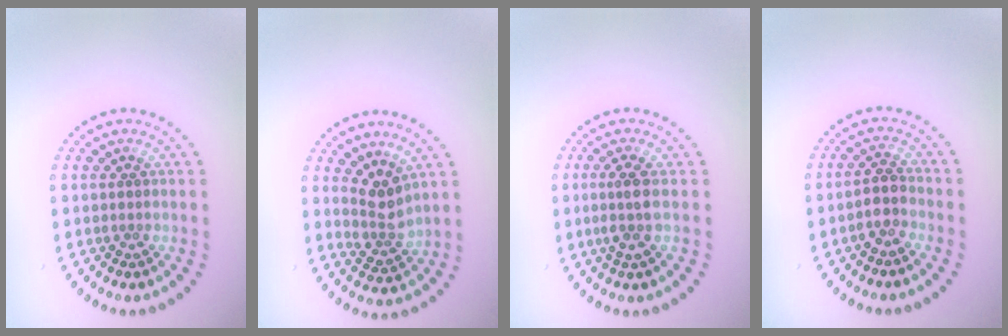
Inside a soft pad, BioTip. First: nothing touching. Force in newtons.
{"total": 2.7, "press": 2.1, "slide": 1.8}
{"total": 2.0, "press": 1.8, "slide": 1.0}
{"total": 2.0, "press": 1.7, "slide": 1.2}